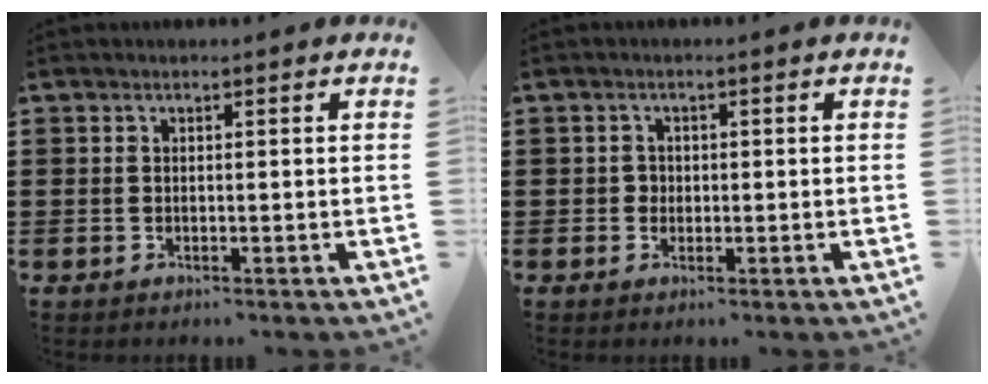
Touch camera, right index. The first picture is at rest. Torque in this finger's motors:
{"motor_torque": [0.04, 0.07, 0.02, 0.01]}